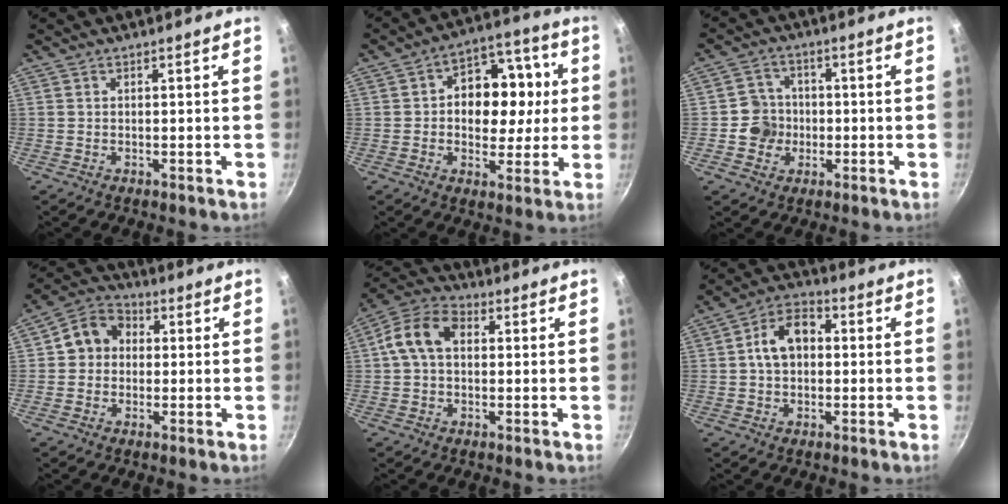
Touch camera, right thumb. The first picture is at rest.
{"total": 15.1, "force": [1.2, 10.2, 11.0], "torque": [-0.097, 0.028, 0.014]}
{"total": 6.4, "force": [-1.1, 6.0, 1.8], "torque": [0.000, 0.015, -0.023]}
{"total": 8.2, "force": [0.5, 7.0, 4.2], "torque": [-0.050, 0.025, -0.005]}
{"total": 9.9, "force": [1.4, 6.8, 7.1], "torque": [-0.136, 0.032, 0.017]}
{"total": 8.8, "force": [0.6, 6.1, 6.4], "torque": [-0.099, 0.026, 0.001]}